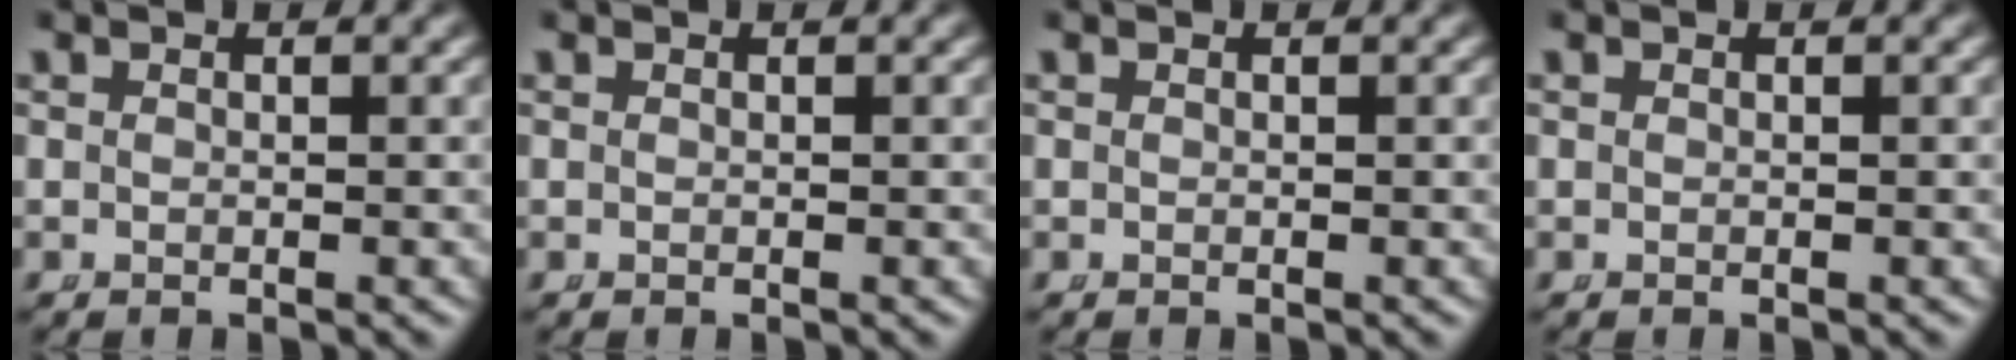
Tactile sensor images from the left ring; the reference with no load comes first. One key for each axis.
{"total": 0.0}
{"total": 0.0}
{"total": 0.0}